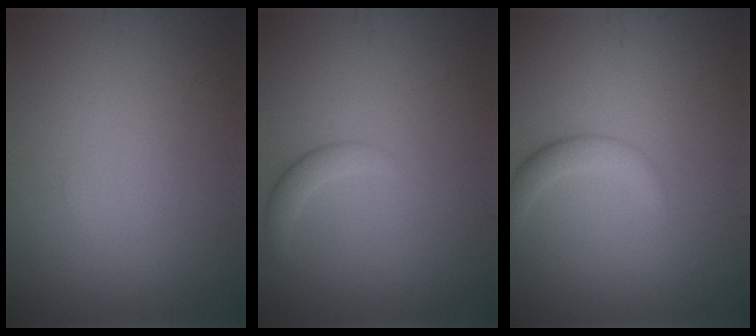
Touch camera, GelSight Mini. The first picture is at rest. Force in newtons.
{"total": 1.4, "press": 1.4, "slide": 0.1}
{"total": 1.9, "press": 1.9, "slide": 0.0}